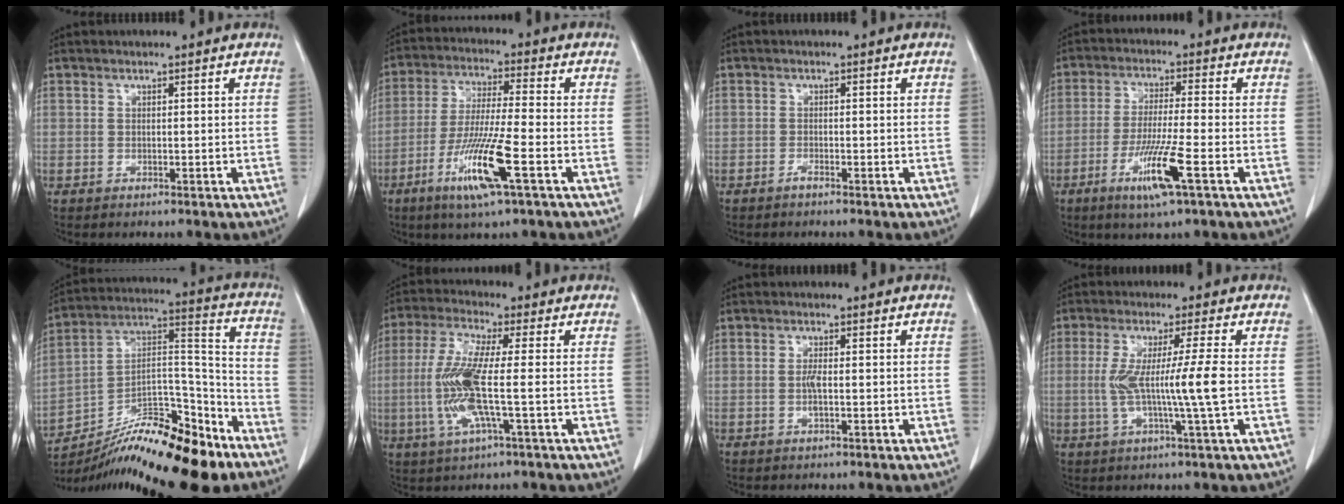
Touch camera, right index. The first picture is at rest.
{"total": 11.6, "force": [-5.1, 0.1, 10.5], "torque": [-0.209, -0.022, -0.098]}
{"total": 0.8, "force": [-0.7, 0.0, 0.3], "torque": [-0.004, 0.001, -0.013]}
{"total": 8.9, "force": [-4.0, -0.4, 7.9], "torque": [-0.155, -0.020, -0.075]}
{"total": 21.0, "force": [-16.0, 4.5, 12.8], "torque": [-0.194, 0.036, -0.265]}
{"total": 10.8, "force": [-1.5, 0.7, 10.7], "torque": [-0.235, -0.005, -0.038]}
{"total": 2.0, "force": [-0.3, 0.4, 1.9], "torque": [-0.047, -0.002, -0.006]}
{"total": 8.8, "force": [-0.5, -1.2, 8.7], "torque": [-0.172, -0.006, -0.009]}